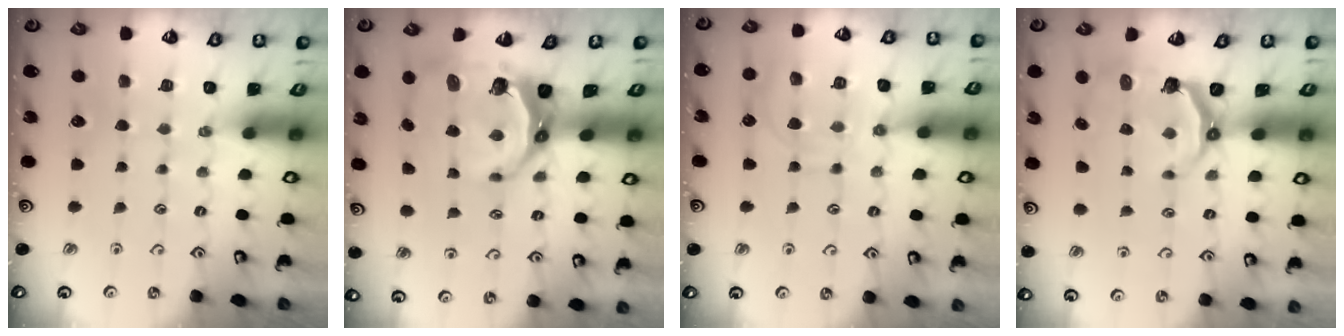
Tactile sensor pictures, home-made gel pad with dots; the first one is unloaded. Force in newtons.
{"total": 10.3, "press": 9.1, "slide": 4.7}
{"total": 12.2, "press": 12.1, "slide": 1.1}
{"total": 5.0, "press": 3.4, "slide": 3.6}